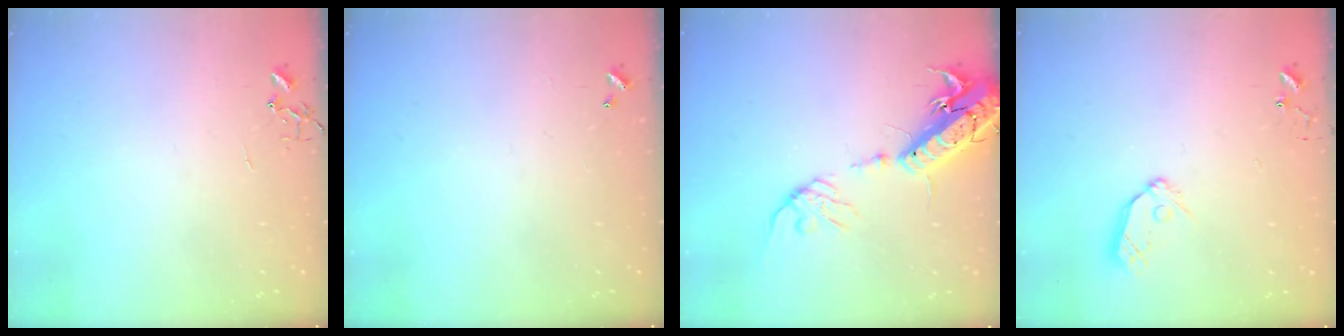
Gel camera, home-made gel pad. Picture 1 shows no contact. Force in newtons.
{"total": 0.0}
{"total": 18.1, "press": 17.7, "slide": 3.8}
{"total": 8.4, "press": 8.4, "slide": 0.7}